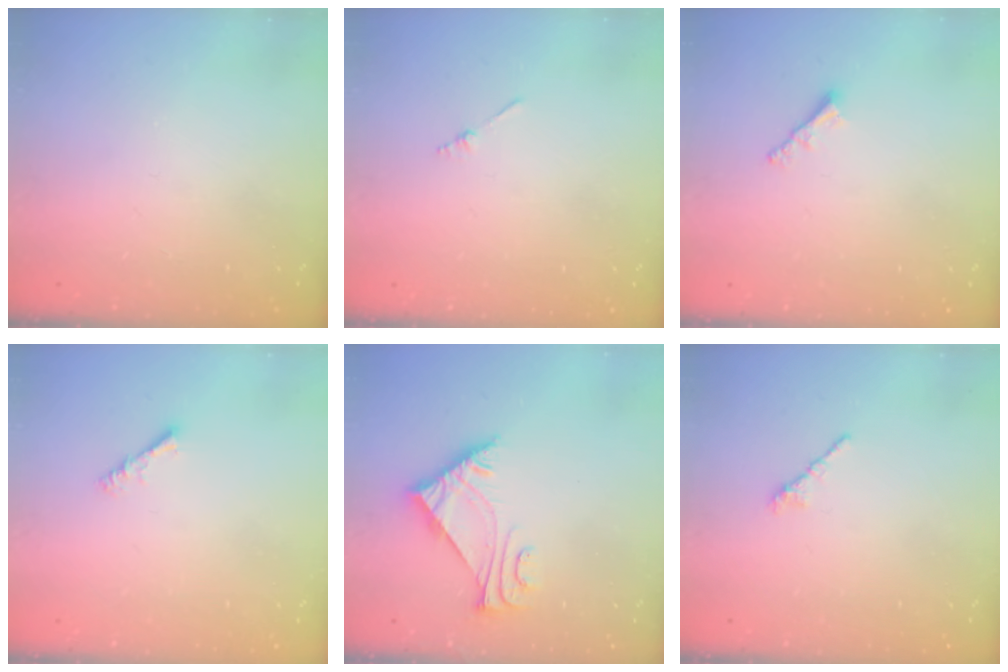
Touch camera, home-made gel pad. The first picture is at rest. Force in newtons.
{"total": 1.3, "press": 1.3, "slide": 0.3}
{"total": 1.9, "press": 1.9, "slide": 0.5}
{"total": 2.4, "press": 2.4, "slide": 0.3}
{"total": 5.5, "press": 5.5, "slide": 0.9}
{"total": 2.4, "press": 2.3, "slide": 0.7}